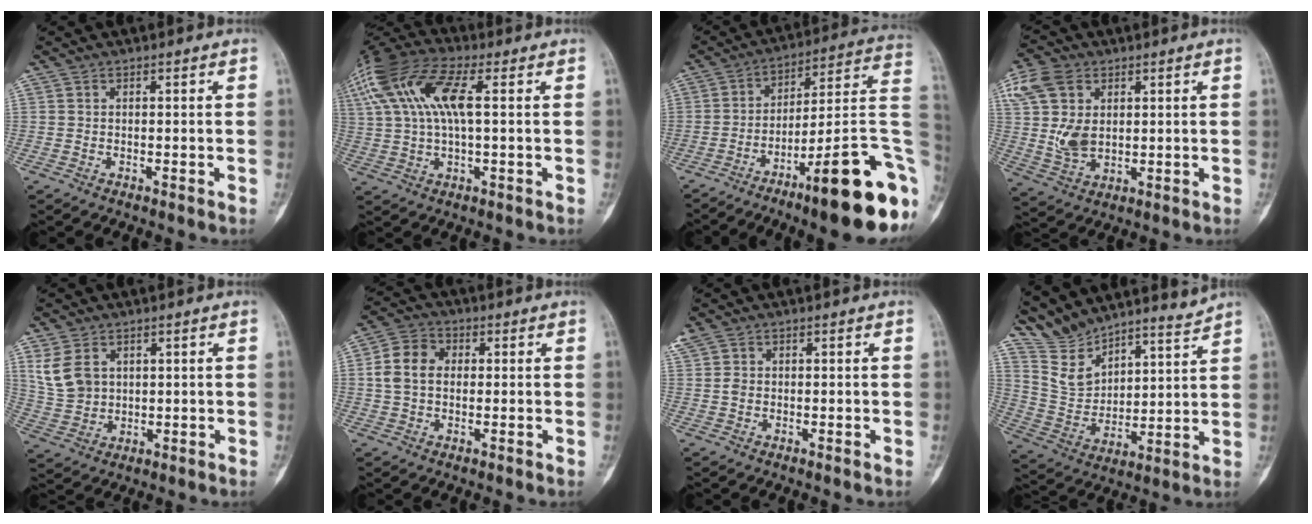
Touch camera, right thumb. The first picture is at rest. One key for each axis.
{"total": 17.4, "fx": 4.9, "fy": 6.8, "fz": 15.3, "tx": -0.347, "ty": 0.036, "tz": 0.086}
{"total": 23.7, "fx": -9.6, "fy": 4.9, "fz": 21.2, "tx": -0.226, "ty": 0.063, "tz": -0.136}
{"total": 10.9, "fx": 2.7, "fy": 7.6, "fz": 7.4, "tx": -0.141, "ty": -0.005, "tz": 0.057}
{"total": 7.5, "fx": 2.9, "fy": 5.5, "fz": 4.3, "tx": -0.075, "ty": -0.005, "tz": 0.073}
{"total": 7.6, "fx": 0.6, "fy": 5.7, "fz": 5.0, "tx": -0.086, "ty": 0.017, "tz": 0.002}
{"total": 2.7, "fx": 0.8, "fy": 2.1, "fz": 1.5, "tx": -0.042, "ty": 0.011, "tz": 0.024}
{"total": 13.8, "fx": 13.3, "fy": 2.8, "fz": 2.3, "tx": -0.023, "ty": -0.083, "tz": 0.264}